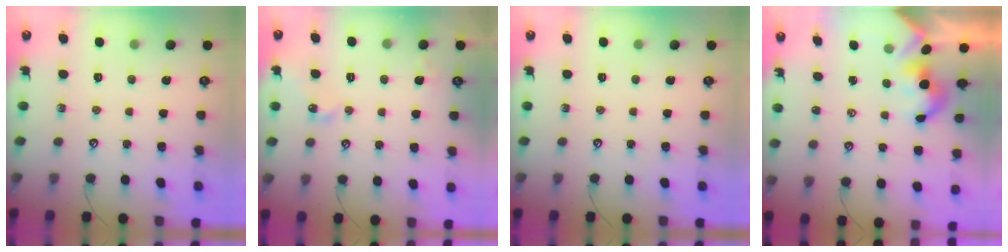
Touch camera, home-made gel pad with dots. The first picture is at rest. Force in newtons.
{"total": 4.4, "press": 4.4, "slide": 0.6}
{"total": 0.0}
{"total": 1.8, "press": 1.8, "slide": 0.2}